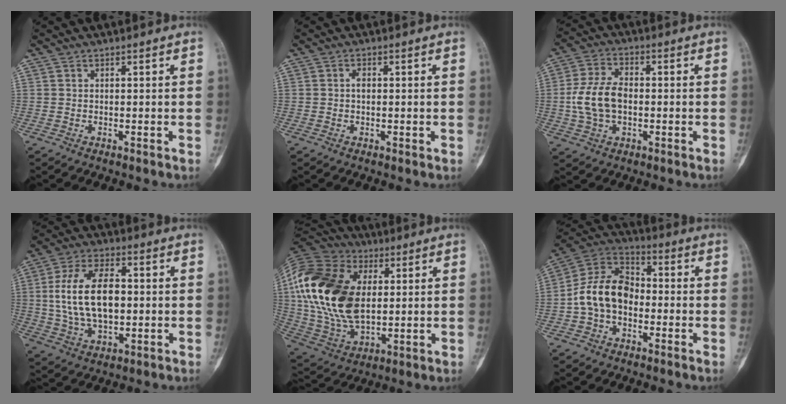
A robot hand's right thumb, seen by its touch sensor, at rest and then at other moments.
{"total": 1.4, "force": [0.0, 0.9, 1.1], "torque": [-0.016, 0.002, -0.004]}
{"total": 9.8, "force": [-0.8, 6.2, 7.6], "torque": [-0.150, 0.017, -0.018]}
{"total": 15.4, "force": [0.8, 8.7, 12.6], "torque": [-0.224, 0.013, 0.015]}
{"total": 26.6, "force": [4.0, 16.6, 20.3], "torque": [-0.412, -0.014, 0.072]}
{"total": 12.7, "force": [-2.0, 9.1, 8.7], "torque": [-0.147, 0.042, -0.051]}